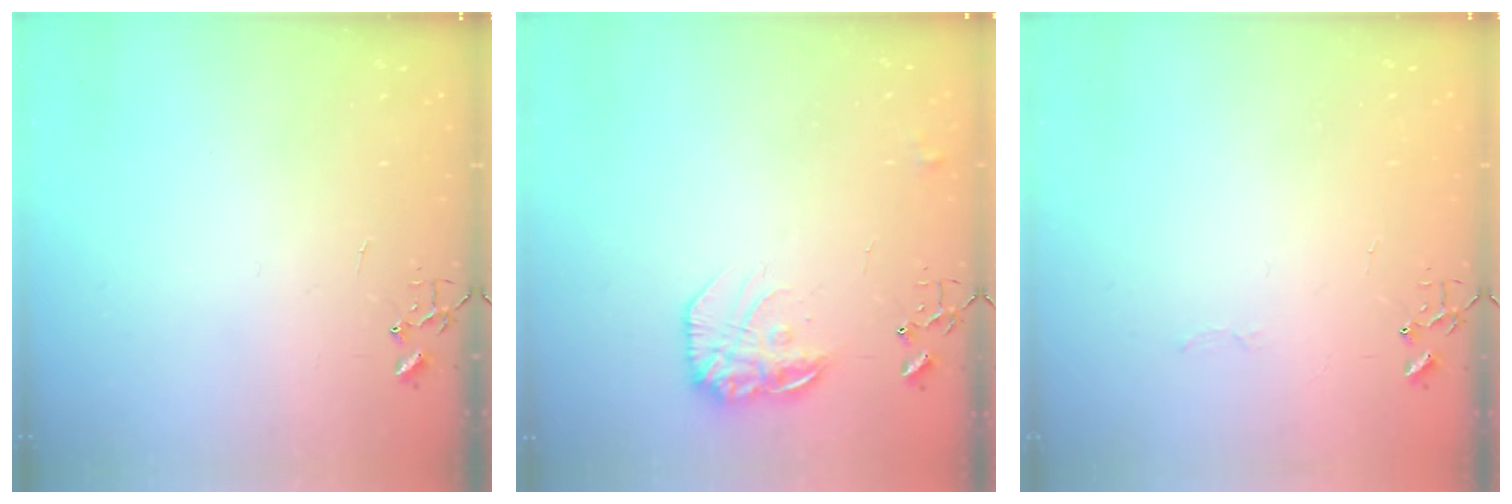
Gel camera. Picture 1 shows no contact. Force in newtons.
{"total": 13.6, "press": 13.6, "slide": 0.7}
{"total": 2.5, "press": 2.5, "slide": 0.4}